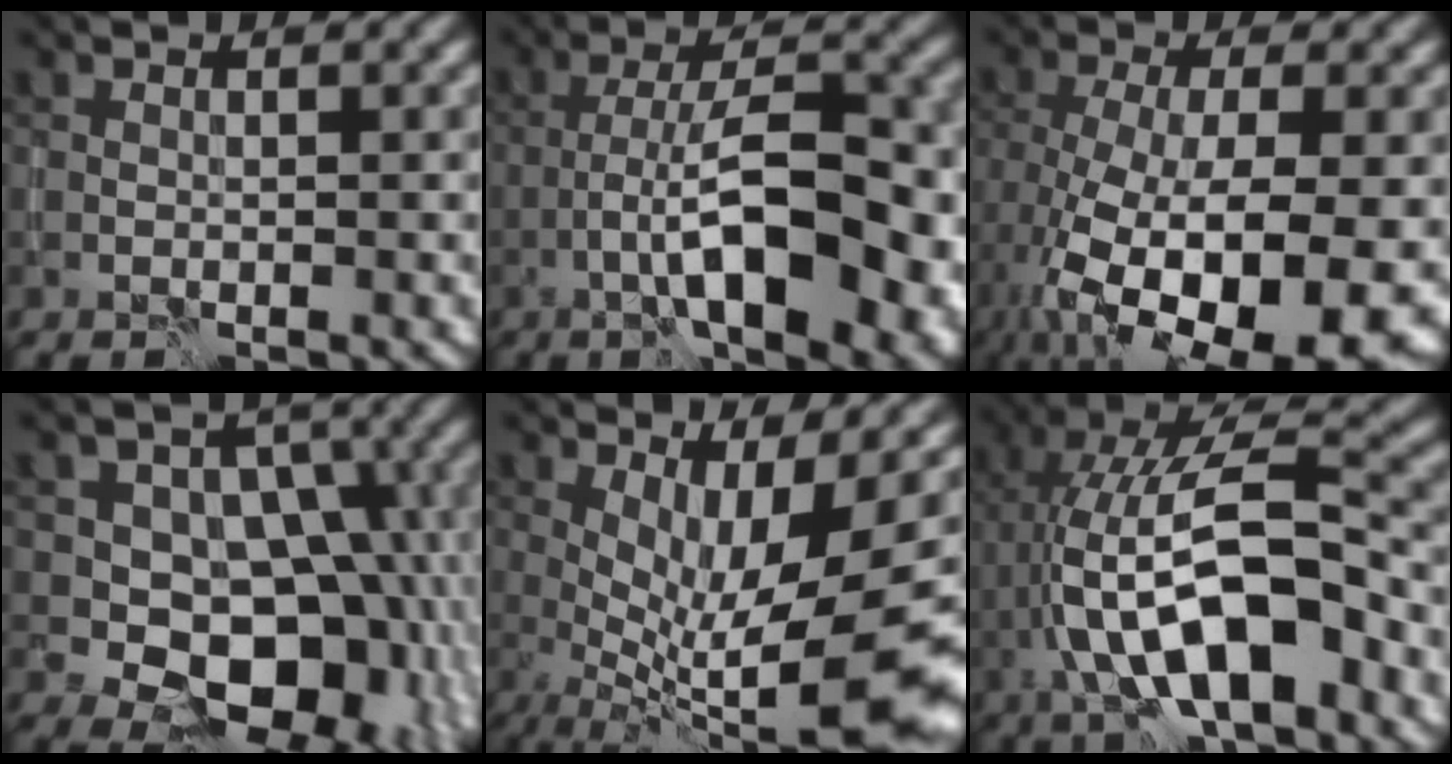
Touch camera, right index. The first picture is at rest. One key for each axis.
{"total": 10.1, "fx": -3.5, "fy": 3.1, "fz": 8.9, "tx": -0.136, "ty": 0.013, "tz": -0.059}
{"total": 13.9, "fx": -5.0, "fy": 5.7, "fz": 11.7, "tx": -0.199, "ty": -0.037, "tz": -0.068}
{"total": 12.6, "fx": -1.5, "fy": 9.5, "fz": 8.1, "tx": -0.075, "ty": 0.003, "tz": -0.035}
{"total": 10.3, "fx": -1.5, "fy": 2.3, "fz": 10.0, "tx": -0.167, "ty": -0.012, "tz": -0.014}
{"total": 11.4, "fx": -2.9, "fy": 4.1, "fz": 10.3, "tx": -0.182, "ty": 0.020, "tz": -0.053}